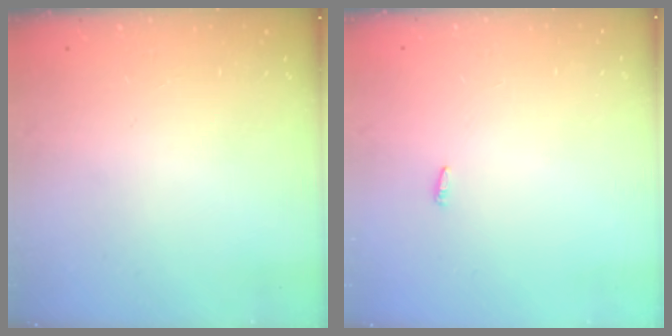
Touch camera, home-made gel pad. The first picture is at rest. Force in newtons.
{"total": 2.1, "press": 1.9, "slide": 0.7}